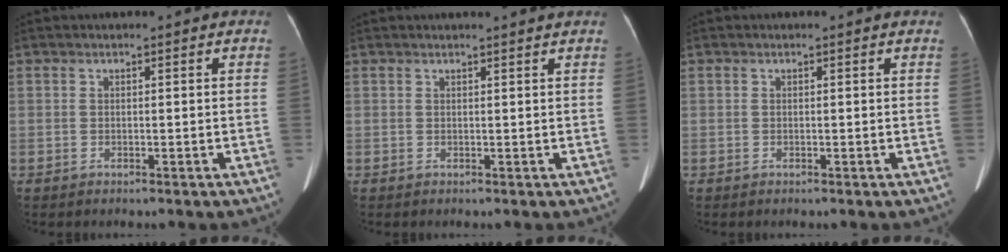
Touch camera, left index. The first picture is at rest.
{"total": 2.6, "force": [2.5, -0.4, 0.7], "torque": [-0.013, 0.004, 0.029]}
{"total": 1.4, "force": [1.4, 0.2, 0.4], "torque": [-0.012, 0.009, 0.009]}